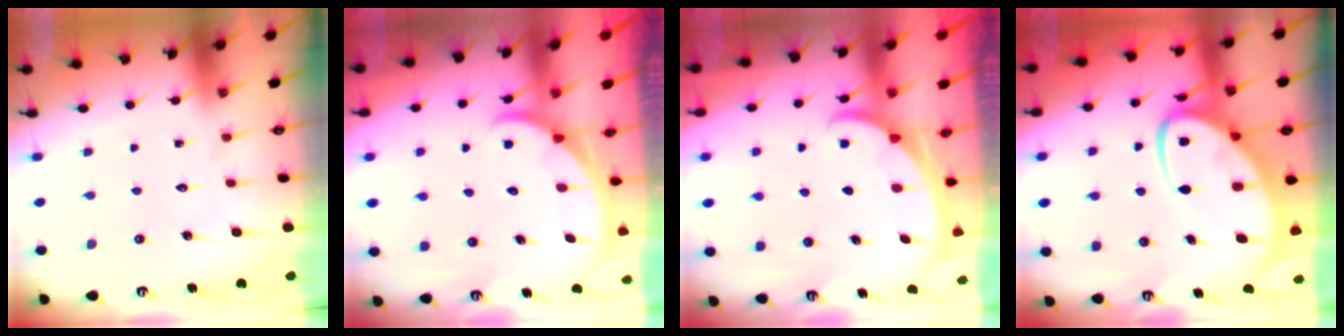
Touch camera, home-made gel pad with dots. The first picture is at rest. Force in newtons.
{"total": 1.6, "press": 1.6, "slide": 0.0}
{"total": 1.5, "press": 1.5, "slide": 0.1}
{"total": 16.6, "press": 16.5, "slide": 1.6}